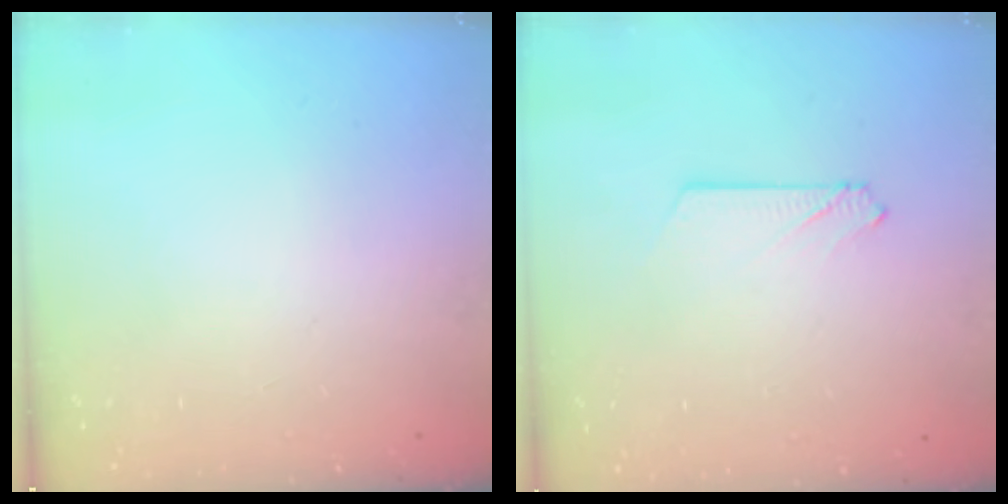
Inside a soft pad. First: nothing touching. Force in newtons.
{"total": 2.6, "press": 2.6, "slide": 0.3}